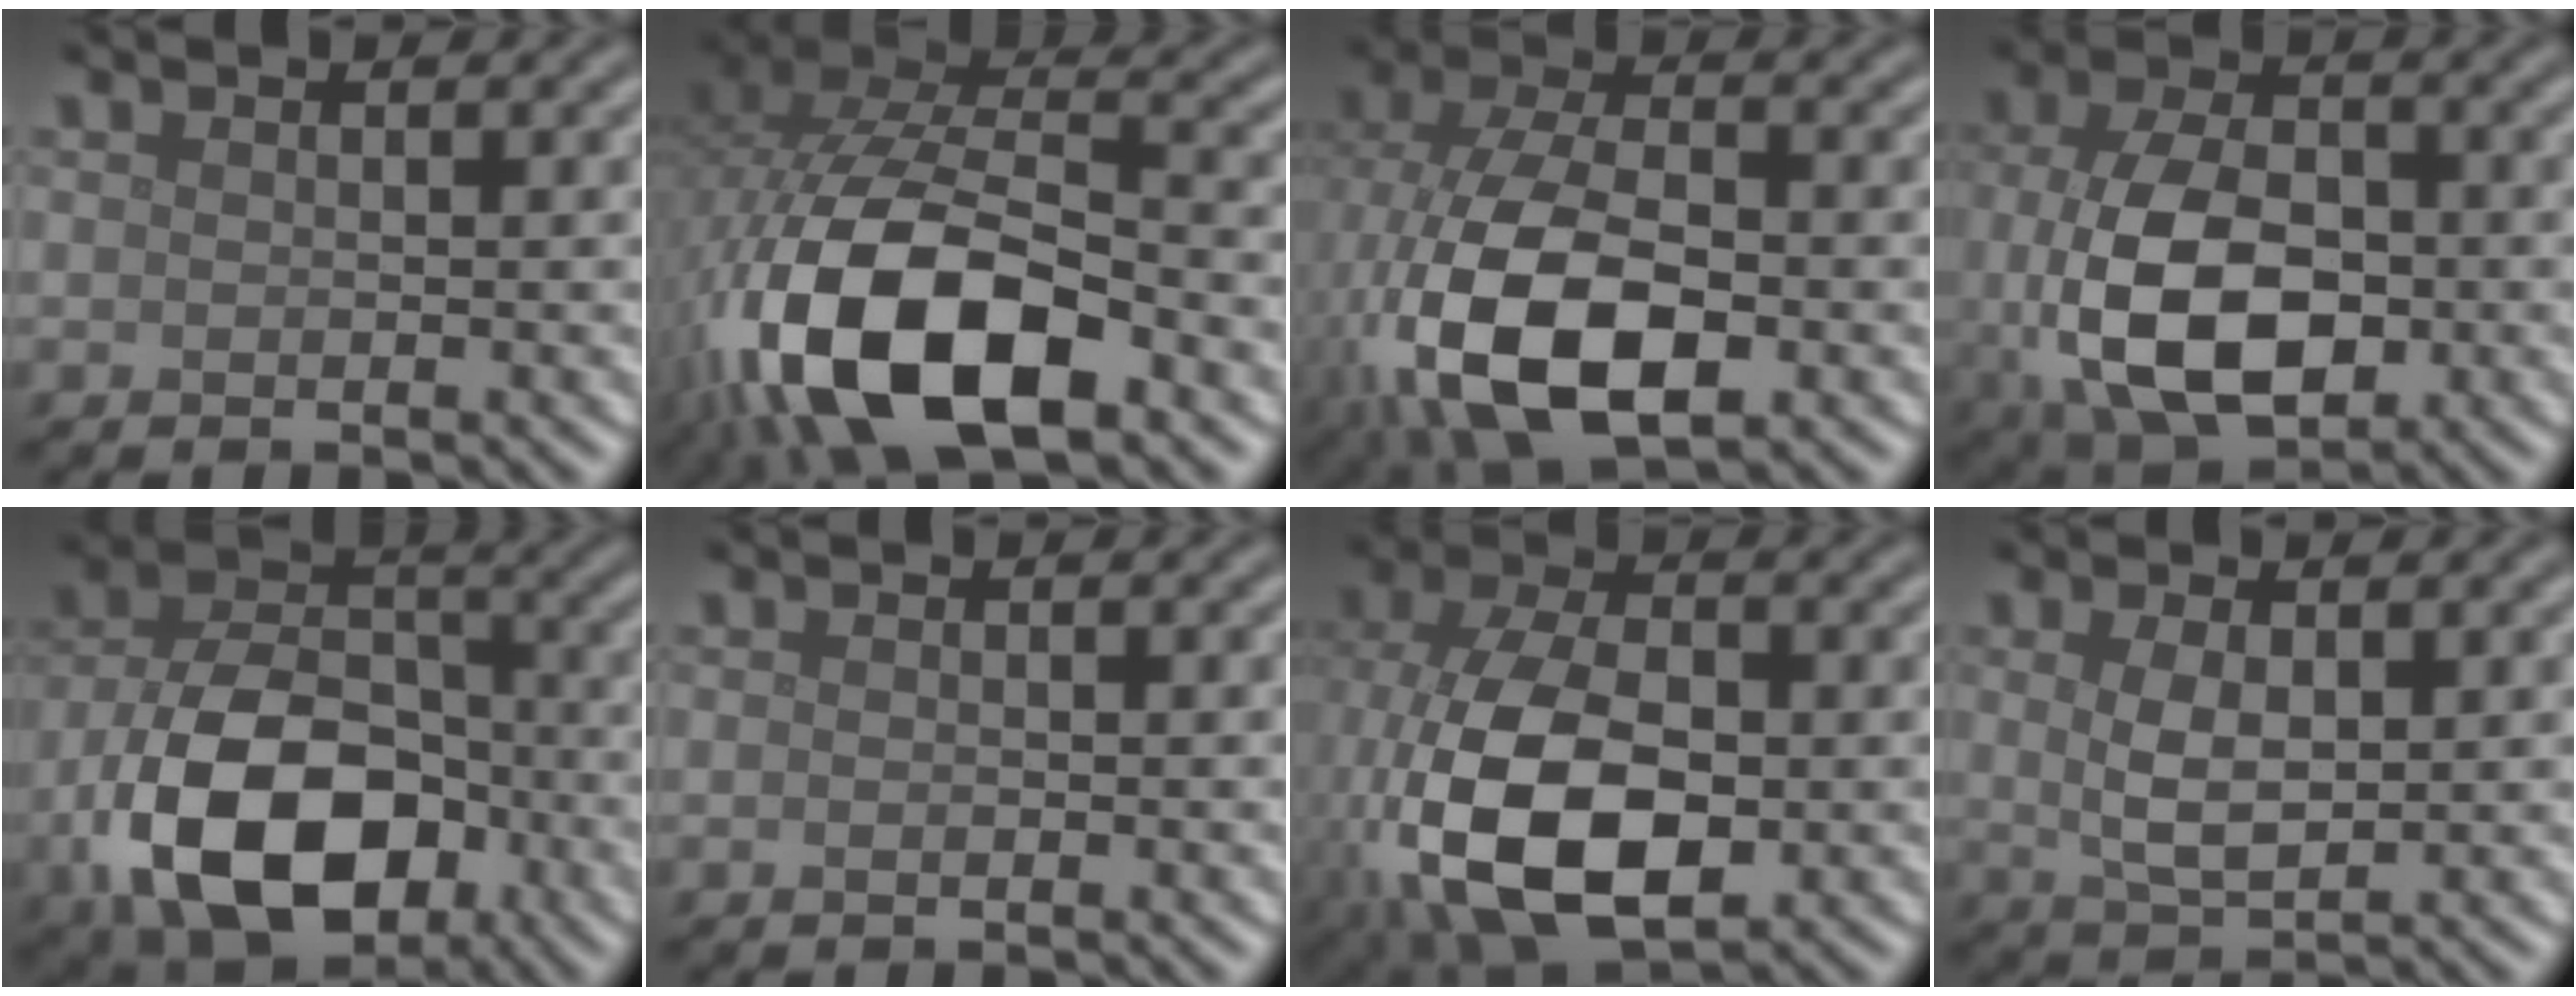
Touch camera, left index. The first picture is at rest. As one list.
[{"total": 15.0, "force": [-6.4, 7.3, 11.5], "torque": [-0.236, -0.017, -0.121]}, {"total": 13.6, "force": [-4.0, 7.5, 10.6], "torque": [-0.234, -0.024, -0.065]}, {"total": 10.5, "force": [-1.3, 6.5, 8.1], "torque": [-0.172, -0.023, -0.013]}, {"total": 12.7, "force": [-4.7, 8.0, 8.6], "torque": [-0.174, -0.018, -0.083]}, {"total": 0.5, "force": [-0.2, 0.2, 0.4], "torque": [-0.010, -0.003, -0.003]}, {"total": 13.4, "force": [-3.1, 7.7, 10.5], "torque": [-0.241, -0.026, -0.053]}, {"total": 3.3, "force": [0.6, 1.5, 2.9], "torque": [-0.065, -0.003, 0.015]}]